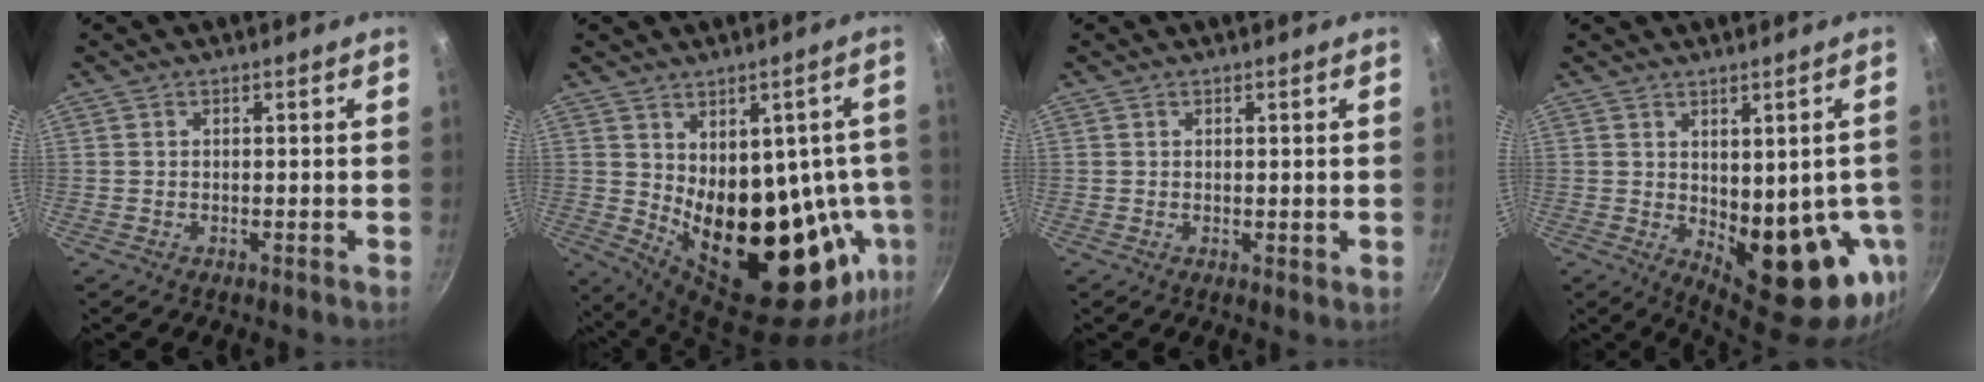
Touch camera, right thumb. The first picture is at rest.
{"total": 22.9, "force": [-1.7, 13.6, 18.4], "torque": [-0.187, -0.031, 0.010]}
{"total": 5.4, "force": [1.0, 2.6, 4.7], "torque": [-0.058, -0.016, 0.017]}
{"total": 14.7, "force": [-1.5, 7.1, 12.8], "torque": [-0.127, -0.022, -0.002]}